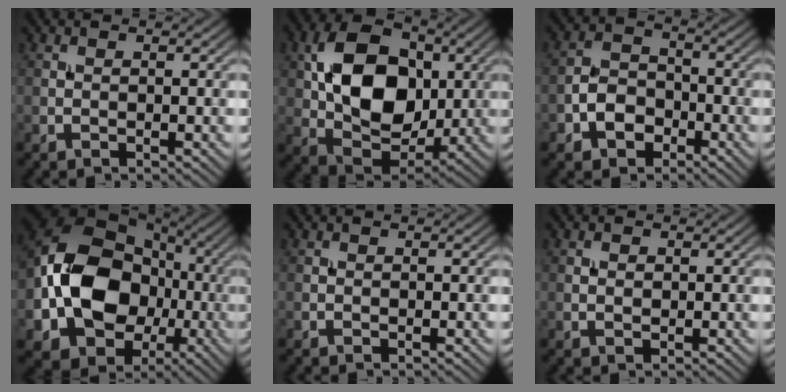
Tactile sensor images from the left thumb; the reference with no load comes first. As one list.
[{"total": 13.2, "force": [1.9, 9.1, 9.3], "torque": [-0.175, 0.006, 0.032]}, {"total": 5.2, "force": [-2.6, 3.7, 2.6], "torque": [-0.049, 0.004, -0.059]}, {"total": 16.0, "force": [-2.2, 12.7, 9.6], "torque": [-0.198, -0.005, -0.047]}, {"total": 0.0}, {"total": 1.0, "force": [0.2, 0.6, 0.7], "torque": [-0.012, 0.001, 0.004]}]